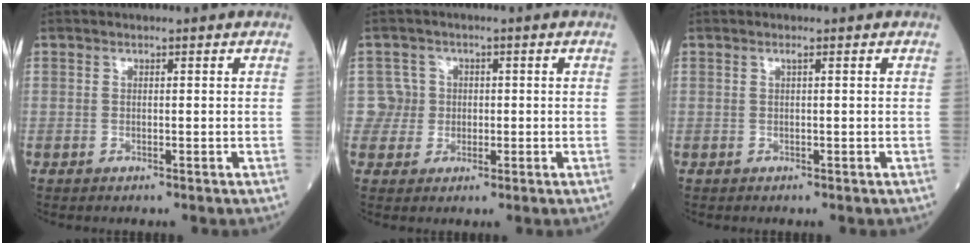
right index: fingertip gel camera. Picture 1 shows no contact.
{"total": 3.5, "force": [0.1, 3.5, -0.6], "torque": [0.027, 0.009, -0.001]}
{"total": 0.5, "force": [0.2, -0.1, 0.4], "torque": [-0.010, 0.000, 0.005]}